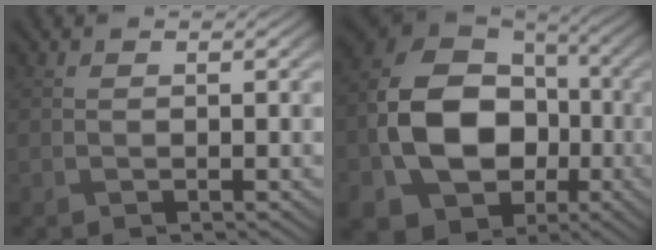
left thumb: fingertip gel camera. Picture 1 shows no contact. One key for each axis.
{"total": 15.7, "fx": -3.4, "fy": 11.7, "fz": 9.8, "tx": -0.211, "ty": -0.027, "tz": -0.063}